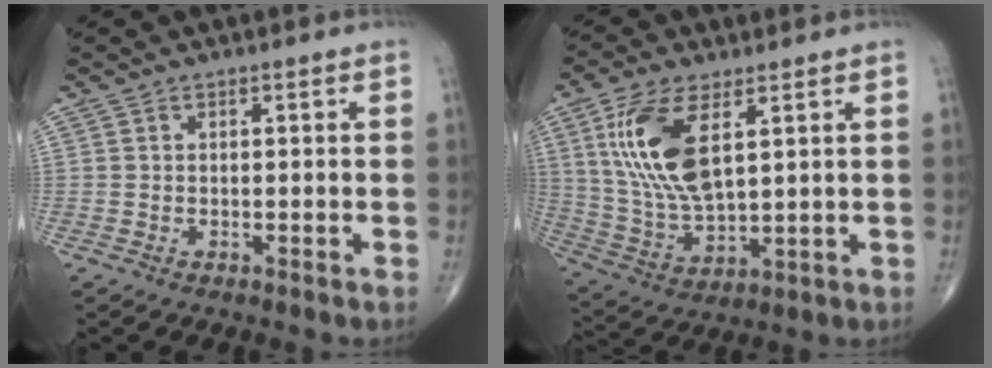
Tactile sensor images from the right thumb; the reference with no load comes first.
{"total": 15.0, "force": [5.1, 6.6, 12.4], "torque": [-0.257, -0.019, 0.109]}